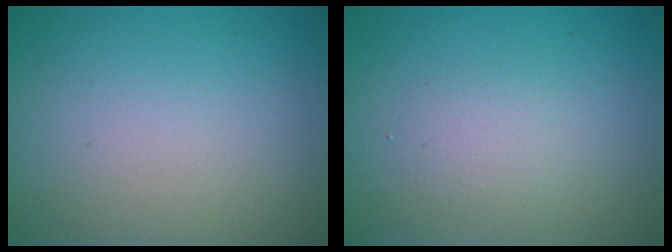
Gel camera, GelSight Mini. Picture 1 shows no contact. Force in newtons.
{"total": 1.7, "press": 1.6, "slide": 0.1}